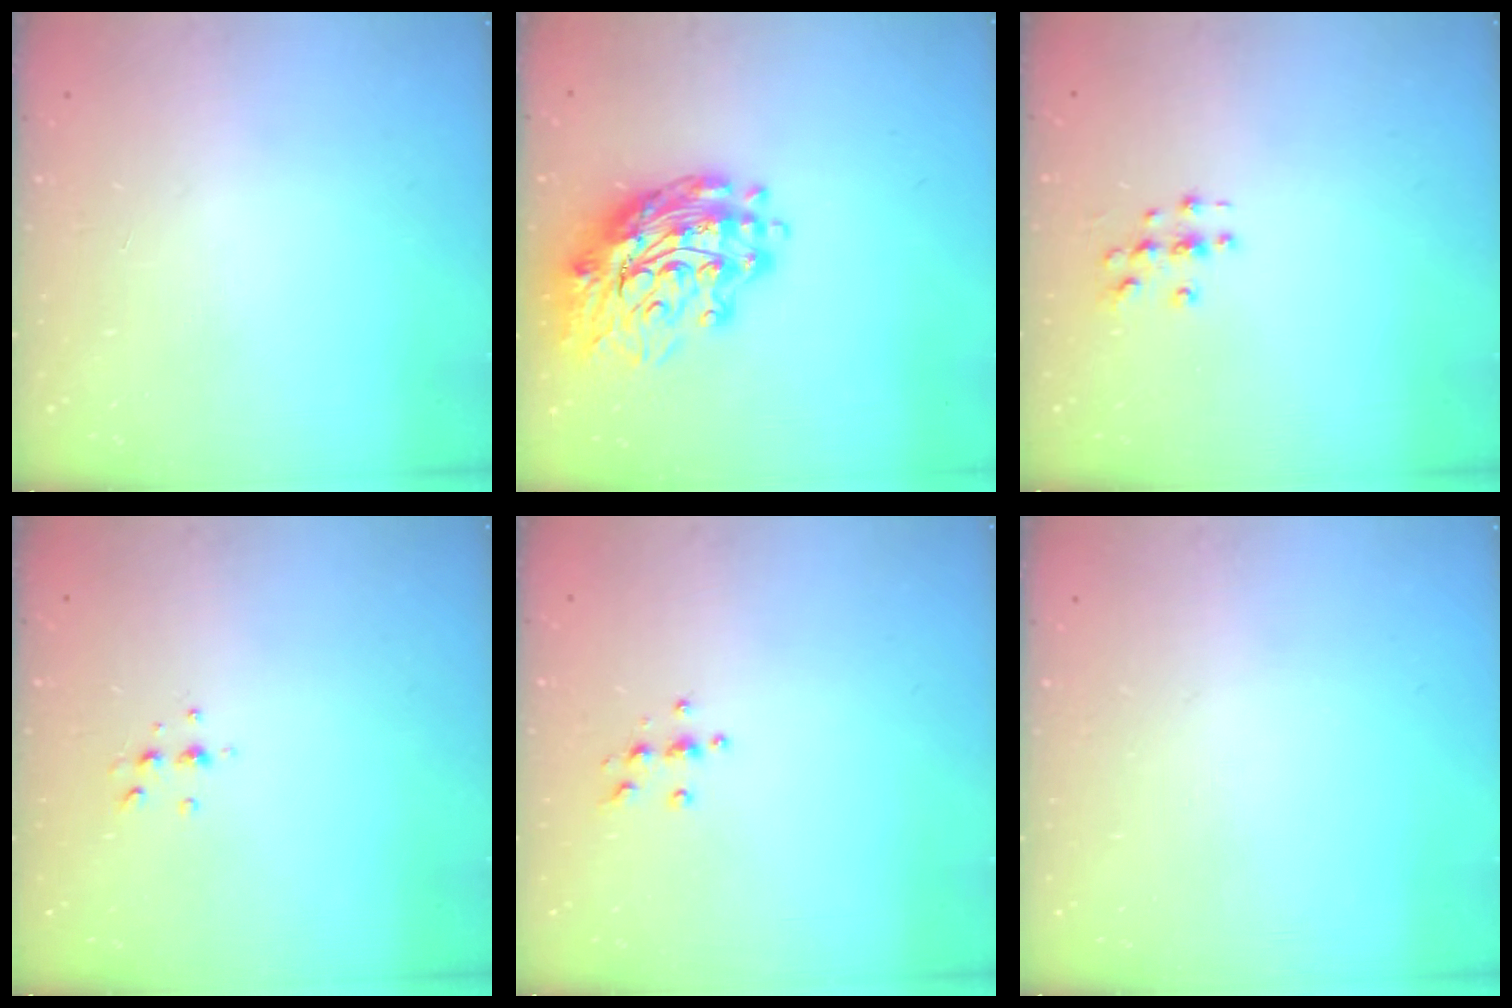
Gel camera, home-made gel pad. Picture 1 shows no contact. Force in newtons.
{"total": 16.6, "press": 16.5, "slide": 1.7}
{"total": 3.2, "press": 3.2, "slide": 0.1}
{"total": 4.3, "press": 4.2, "slide": 1.1}
{"total": 3.6, "press": 3.6, "slide": 0.4}
{"total": 0.0}